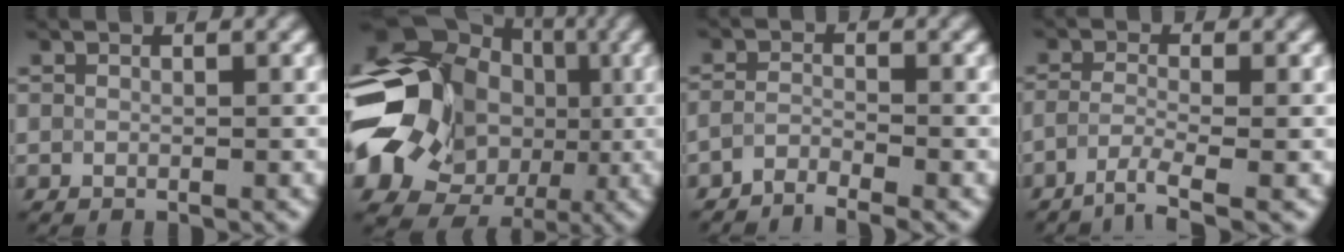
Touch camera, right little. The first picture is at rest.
{"total": 18.1, "force": [-2.8, 16.3, 7.3], "torque": [-0.153, 0.000, -0.071]}
{"total": 2.7, "force": [-2.6, 0.1, 0.6], "torque": [-0.009, -0.003, -0.051]}
{"total": 2.8, "force": [-2.2, 0.1, 1.7], "torque": [-0.025, 0.003, -0.051]}